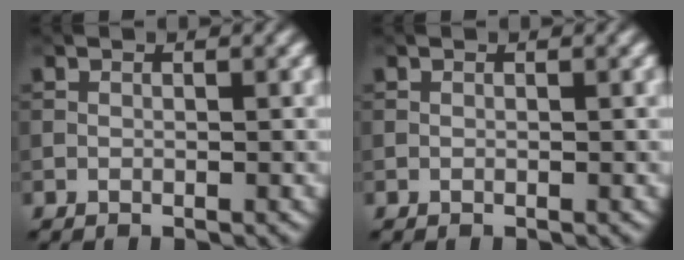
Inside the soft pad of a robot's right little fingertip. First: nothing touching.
{"total": 0.0}